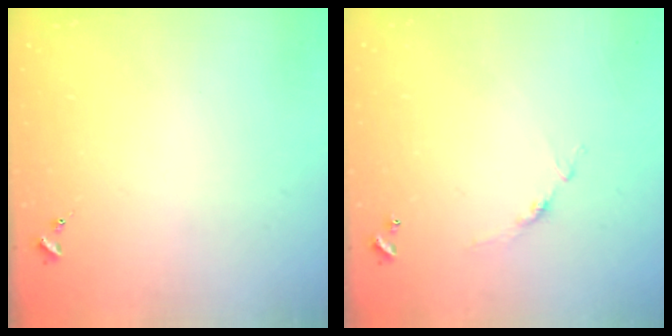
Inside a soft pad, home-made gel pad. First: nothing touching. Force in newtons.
{"total": 5.1, "press": 5.1, "slide": 0.4}